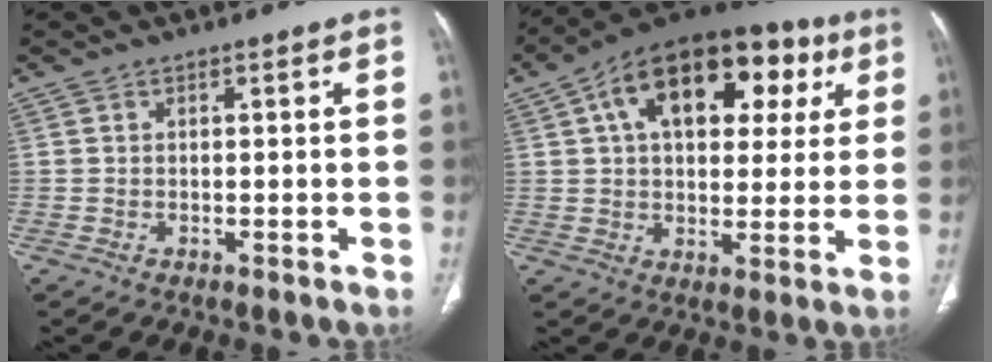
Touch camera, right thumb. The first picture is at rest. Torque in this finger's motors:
{"motor_torque": [0.44, 4.48, 1.46, 0.31, 0.15]}